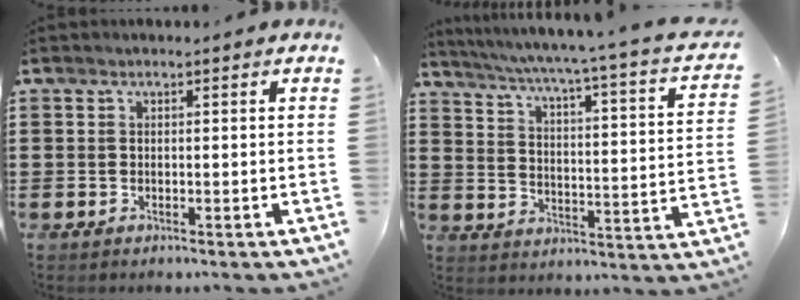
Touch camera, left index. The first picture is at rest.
{"total": 4.2, "force": [3.0, -0.9, 2.8], "torque": [-0.070, -0.040, 0.037]}